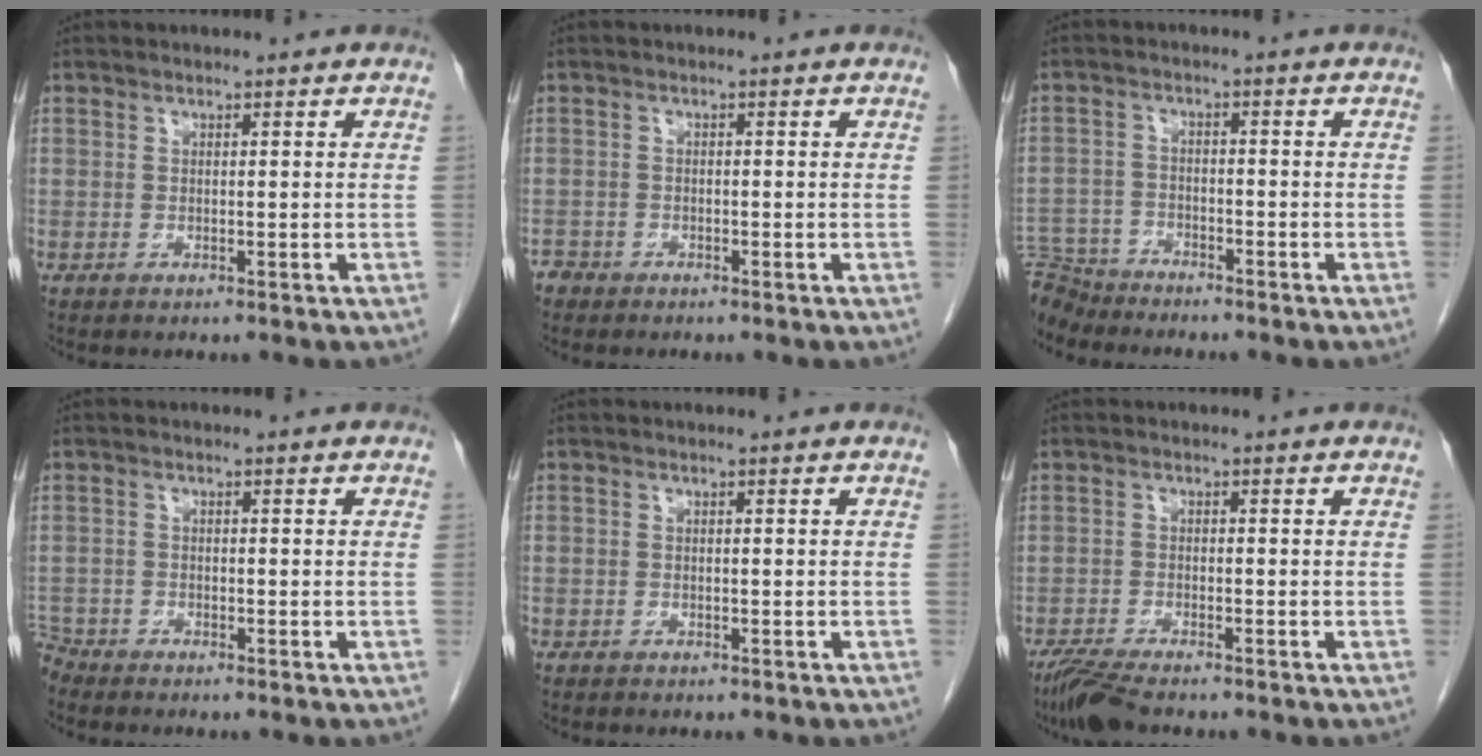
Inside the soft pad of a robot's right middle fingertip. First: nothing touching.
{"total": 1.6, "force": [-1.4, 0.8, -0.1], "torque": [0.001, 0.002, -0.025]}
{"total": 7.1, "force": [-6.9, 1.6, 0.3], "torque": [-0.005, -0.002, -0.130]}
{"total": 2.9, "force": [-2.8, 0.6, -0.3], "torque": [0.009, -0.007, -0.053]}
{"total": 1.0, "force": [-0.8, 0.6, 0.1], "torque": [-0.002, 0.003, -0.012]}
{"total": 4.9, "force": [-4.2, 0.4, 2.6], "torque": [-0.051, -0.016, -0.079]}